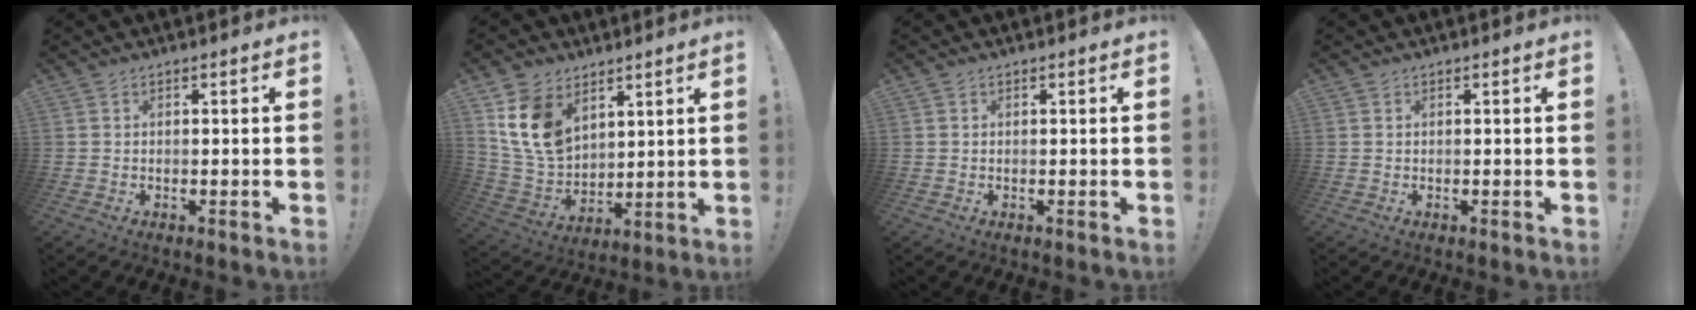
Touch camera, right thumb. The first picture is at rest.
{"total": 14.3, "force": [7.0, 9.9, 7.5], "torque": [-0.146, -0.039, 0.142]}
{"total": 0.0}
{"total": 0.0}